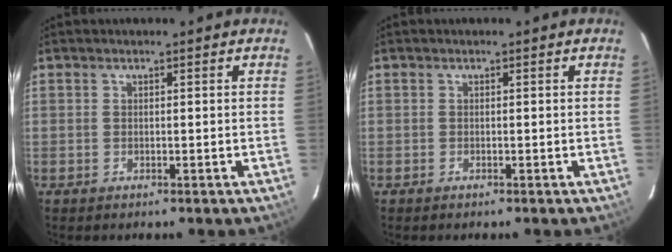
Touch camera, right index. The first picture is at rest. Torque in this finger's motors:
{"motor_torque": [0.02, -0.06, 0.02, 0.01]}